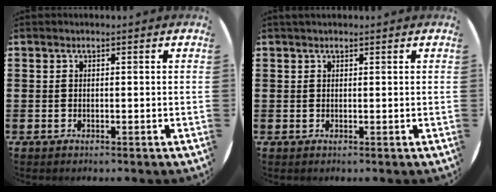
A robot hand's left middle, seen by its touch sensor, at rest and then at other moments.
{"total": 0.5, "force": [0.4, 0.3, 0.0], "torque": [-0.002, 0.003, 0.009]}